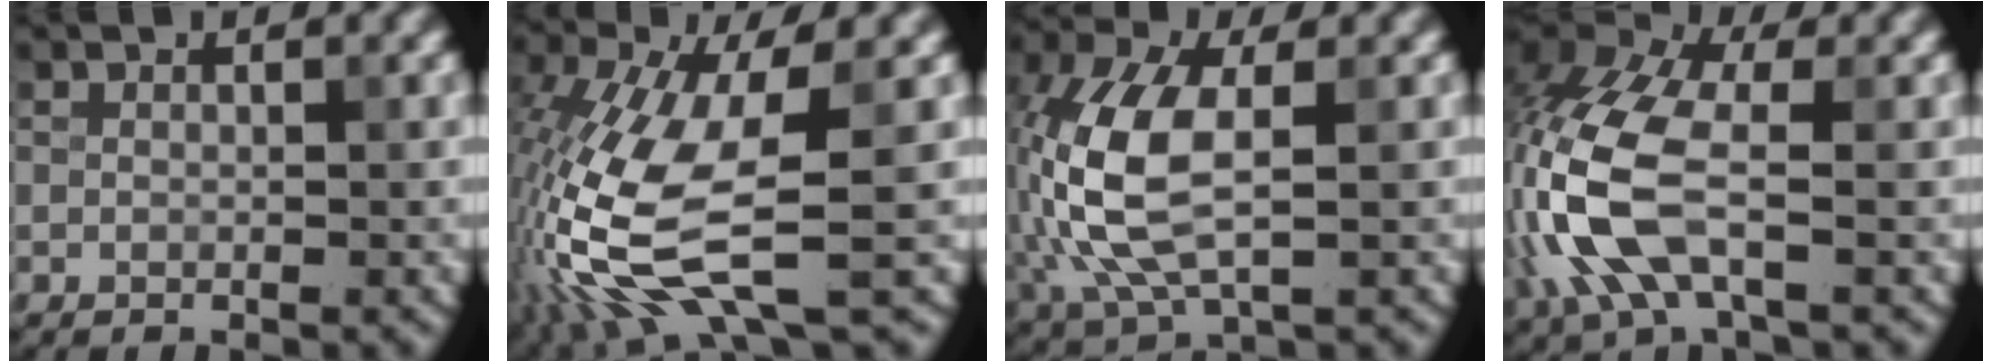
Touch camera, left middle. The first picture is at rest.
{"total": 11.0, "force": [-3.5, 3.9, 9.7], "torque": [-0.232, -0.012, -0.067]}
{"total": 8.9, "force": [-0.2, 4.6, 7.6], "torque": [-0.179, 0.008, -0.009]}
{"total": 9.1, "force": [-1.6, 4.5, 7.7], "torque": [-0.186, 0.011, -0.047]}